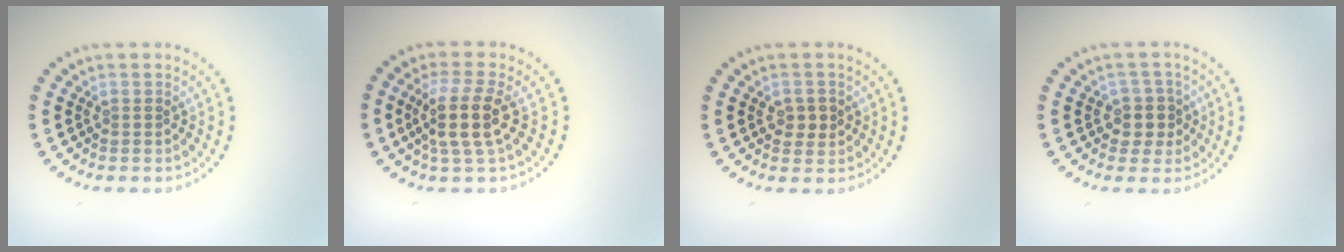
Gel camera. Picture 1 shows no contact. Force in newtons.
{"total": 4.0, "press": 3.3, "slide": 2.2}
{"total": 1.9, "press": 1.9, "slide": 0.4}
{"total": 2.5, "press": 2.1, "slide": 1.3}